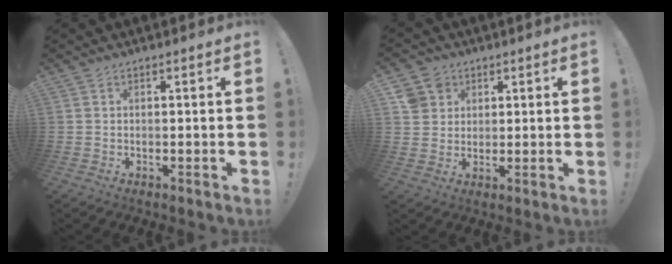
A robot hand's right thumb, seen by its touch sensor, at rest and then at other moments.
{"total": 6.5, "force": [2.8, 5.7, 1.3], "torque": [-0.018, -0.014, 0.057]}